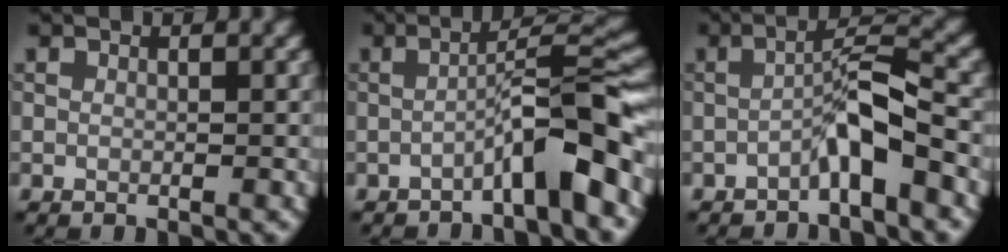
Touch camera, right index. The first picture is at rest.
{"total": 6.1, "force": [-2.8, 0.5, 5.4], "torque": [-0.084, 0.026, -0.054]}
{"total": 3.7, "force": [-1.8, 0.4, 3.2], "torque": [-0.057, 0.021, -0.038]}